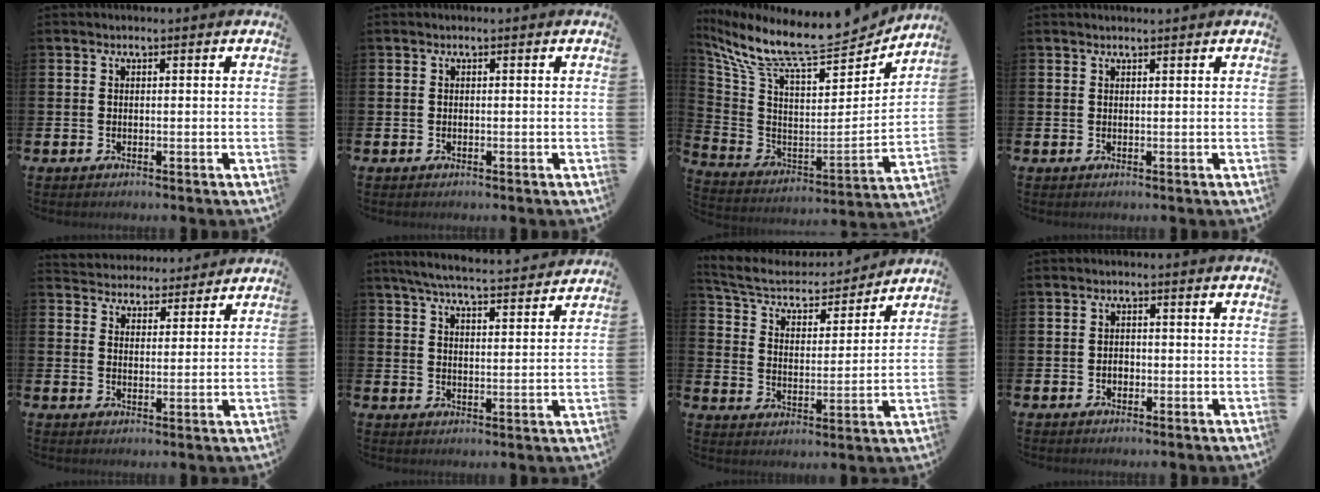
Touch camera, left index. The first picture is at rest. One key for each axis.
{"total": 0.0}
{"total": 12.1, "fx": 10.6, "fy": 2.1, "fz": 5.5, "tx": -0.143, "ty": -0.078, "tz": 0.179}
{"total": 0.7, "fx": 0.7, "fy": 0.0, "fz": 0.1, "tx": 0.001, "ty": -0.001, "tz": 0.012}
{"total": 4.4, "fx": 4.2, "fy": 1.1, "fz": -0.6, "tx": -0.001, "ty": -0.031, "tz": 0.074}
{"total": 6.3, "fx": 6.0, "fy": 0.3, "fz": 1.7, "tx": -0.047, "ty": -0.041, "tz": 0.104}
{"total": 6.9, "fx": 6.4, "fy": 1.9, "fz": 1.9, "tx": -0.070, "ty": -0.052, "tz": 0.107}
{"total": 1.5, "fx": -0.4, "fy": 1.1, "fz": 0.8, "tx": -0.003, "ty": 0.001, "tz": -0.013}